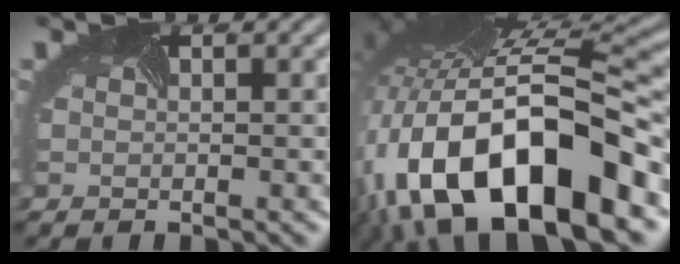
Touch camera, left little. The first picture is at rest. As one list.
[{"total": 17.1, "force": [-5.0, 8.9, 13.7], "torque": [-0.242, -0.010, -0.077]}]